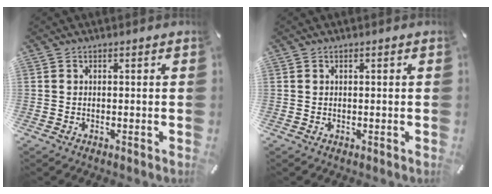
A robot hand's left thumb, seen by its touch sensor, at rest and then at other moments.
{"total": 0.0}